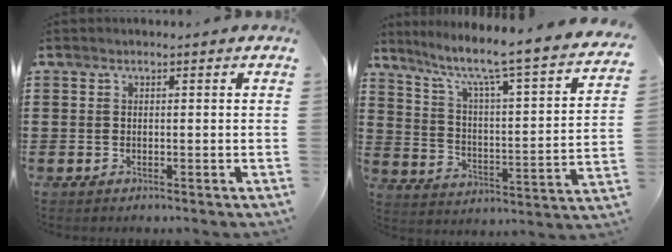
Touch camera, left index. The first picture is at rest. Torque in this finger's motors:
{"motor_torque": [2.14, 0.00, 0.40, 0.21]}